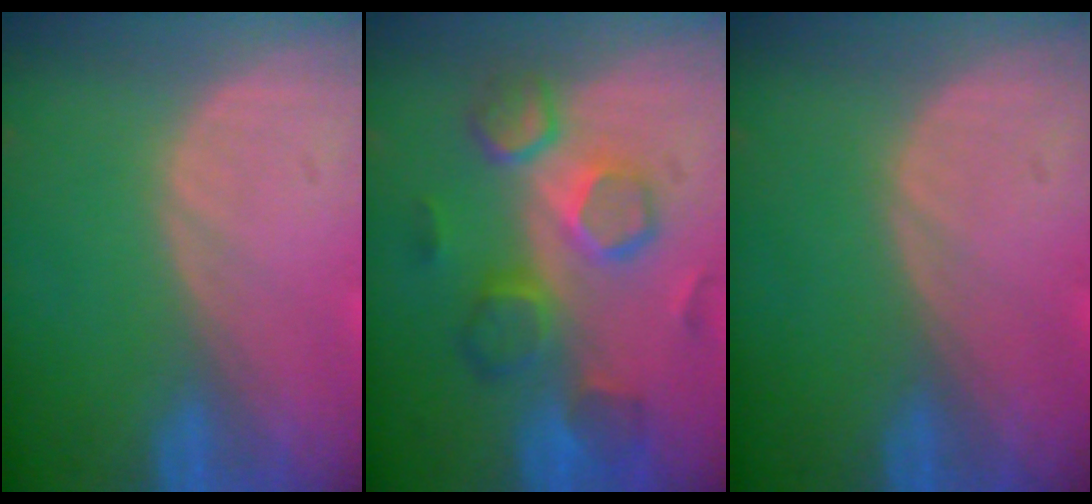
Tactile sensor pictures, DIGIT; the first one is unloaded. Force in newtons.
{"total": 8.4, "press": 8.3, "slide": 1.3}
{"total": 0.0}